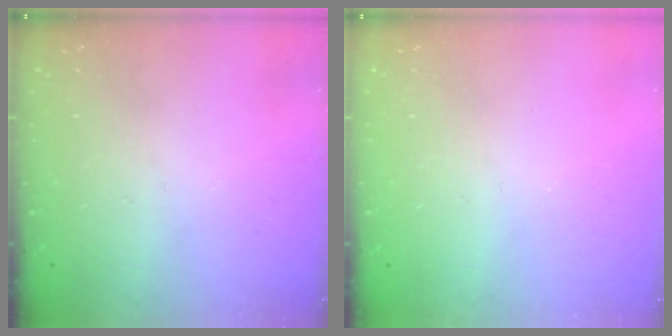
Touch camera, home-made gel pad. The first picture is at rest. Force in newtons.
{"total": 0.0}